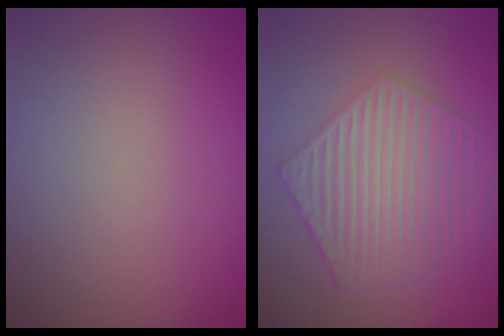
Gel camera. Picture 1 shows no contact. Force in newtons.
{"total": 6.2, "press": 4.5, "slide": 4.3}